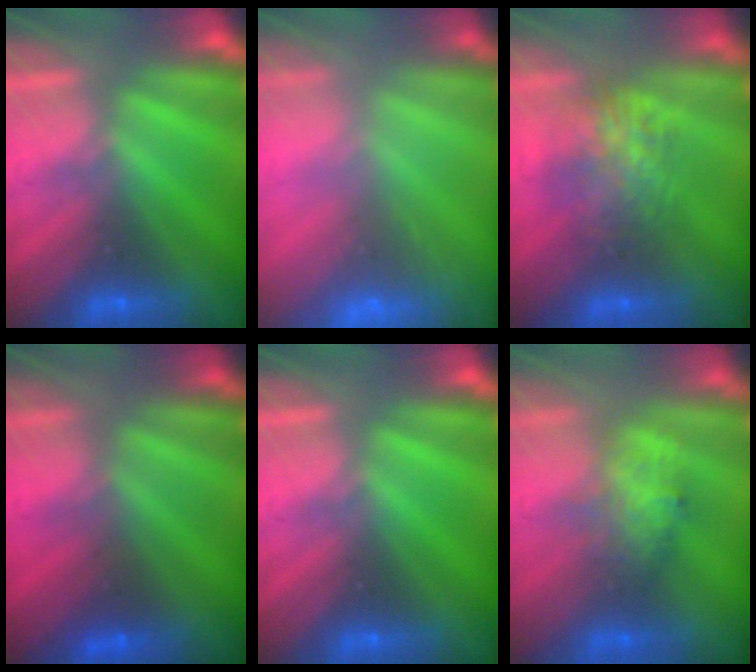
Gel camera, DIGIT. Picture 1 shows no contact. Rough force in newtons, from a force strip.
{"total": 6.8}
{"total": 7.3}
{"total": 1.7}
{"total": 0.0}
{"total": 2.8}